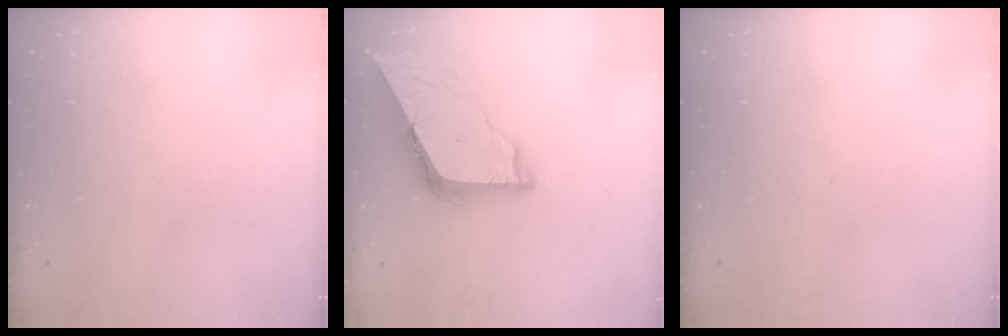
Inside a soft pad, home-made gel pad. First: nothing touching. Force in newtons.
{"total": 8.2, "press": 8.1, "slide": 0.9}
{"total": 0.0}